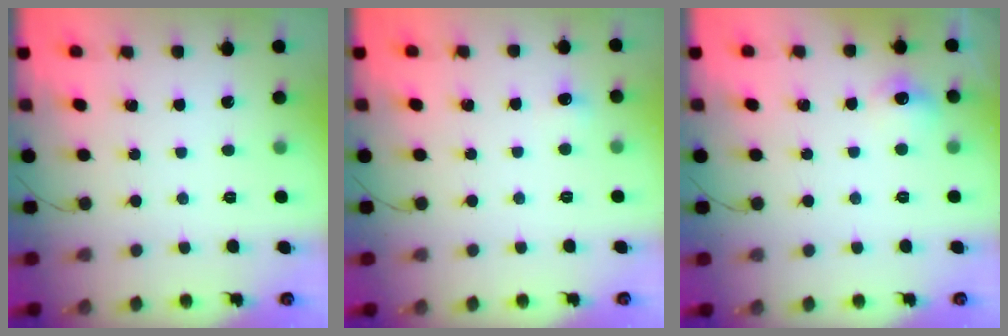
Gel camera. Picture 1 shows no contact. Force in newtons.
{"total": 4.6, "press": 4.3, "slide": 1.4}
{"total": 6.5, "press": 6.4, "slide": 1.2}